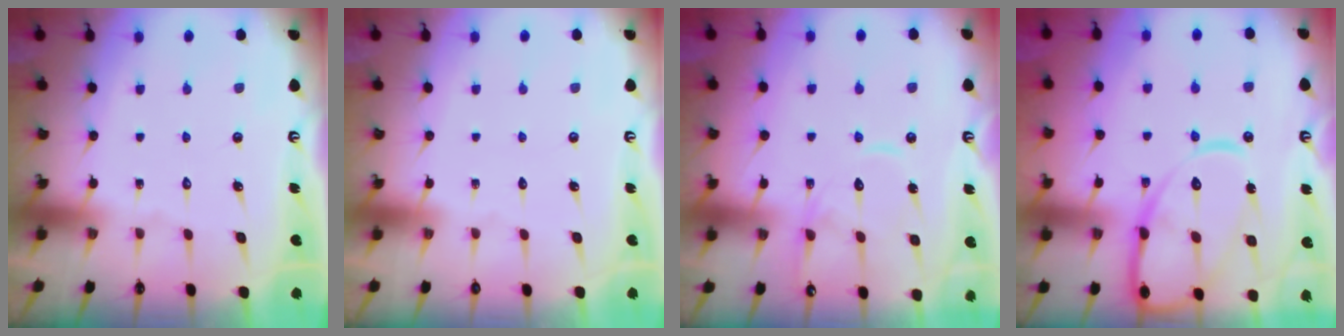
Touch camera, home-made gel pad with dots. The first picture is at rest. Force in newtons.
{"total": 0.0}
{"total": 12.8, "press": 12.8, "slide": 1.2}
{"total": 16.8, "press": 16.7, "slide": 1.7}